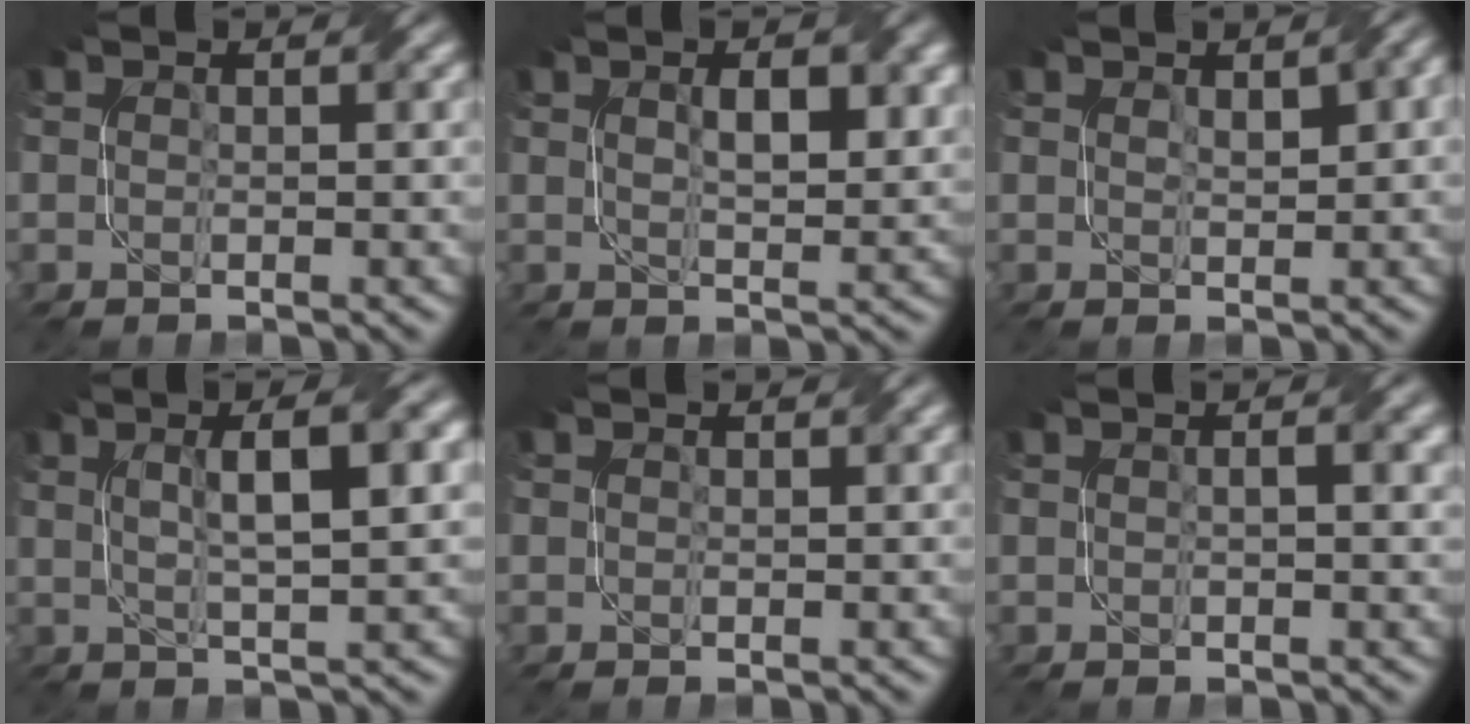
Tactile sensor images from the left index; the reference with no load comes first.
{"total": 4.4, "force": [1.4, 1.5, 3.9], "torque": [-0.067, 0.002, 0.024]}
{"total": 2.7, "force": [1.2, 0.8, 2.3], "torque": [-0.036, 0.000, 0.024]}
{"total": 7.3, "force": [2.0, 1.8, 6.8], "torque": [-0.086, 0.015, 0.027]}
{"total": 0.9, "force": [0.8, 0.2, 0.4], "torque": [-0.008, -0.001, 0.013]}
{"total": 2.3, "force": [0.7, 0.7, 2.1], "torque": [-0.020, 0.000, 0.001]}